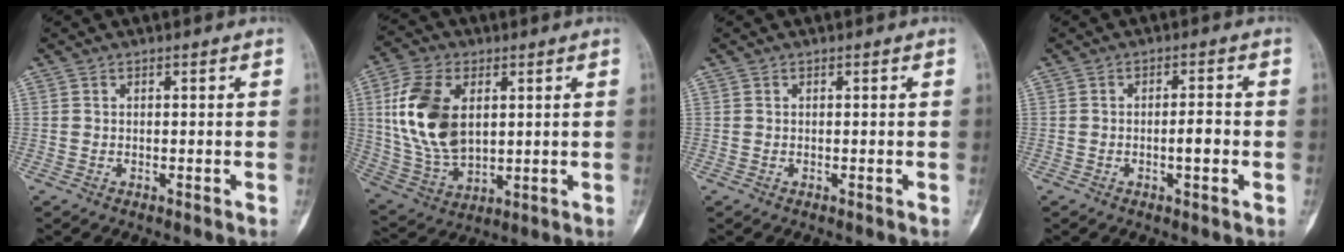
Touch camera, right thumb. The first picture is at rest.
{"total": 16.0, "force": [3.5, 9.7, 12.2], "torque": [-0.237, -0.009, 0.077]}
{"total": 0.0}
{"total": 3.7, "force": [-0.8, 1.1, 3.5], "torque": [-0.053, 0.006, -0.013]}